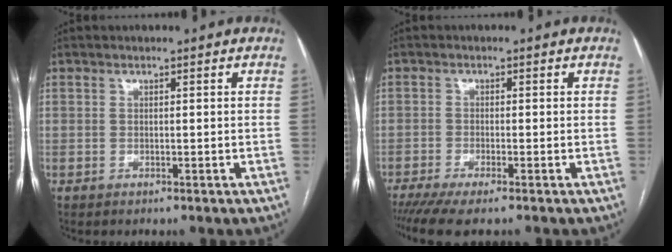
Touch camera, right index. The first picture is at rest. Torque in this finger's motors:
{"motor_torque": [0.98, -0.96, 0.41, 0.13]}